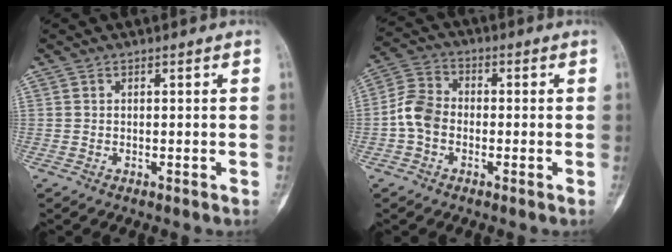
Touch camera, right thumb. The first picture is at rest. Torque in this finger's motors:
{"motor_torque": [0.01, 0.01, -0.01, -0.04, 0.05]}